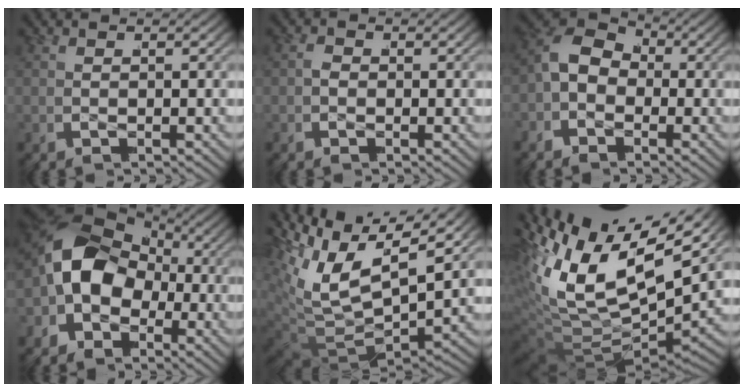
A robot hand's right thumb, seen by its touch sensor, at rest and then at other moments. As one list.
[{"total": 1.0, "force": [-0.4, 0.8, 0.5], "torque": [-0.012, -0.009, -0.006]}, {"total": 8.6, "force": [0.5, 6.8, 5.2], "torque": [-0.112, -0.002, -0.009]}, {"total": 11.9, "force": [-1.4, 9.0, 7.7], "torque": [-0.159, -0.031, -0.019]}, {"total": 9.7, "force": [0.9, 6.2, 7.4], "torque": [-0.178, -0.040, 0.028]}, {"total": 15.3, "force": [1.8, 9.1, 12.1], "torque": [-0.259, -0.046, 0.044]}]